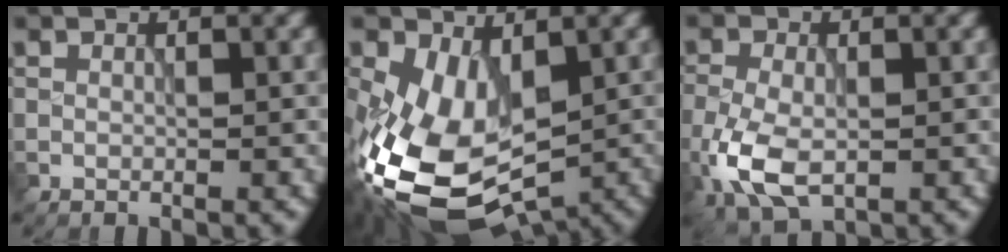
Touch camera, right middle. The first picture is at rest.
{"total": 11.7, "force": [-2.3, 6.9, 9.1], "torque": [-0.199, -0.029, -0.027]}
{"total": 5.8, "force": [-1.9, 3.3, 4.4], "torque": [-0.108, -0.012, -0.036]}